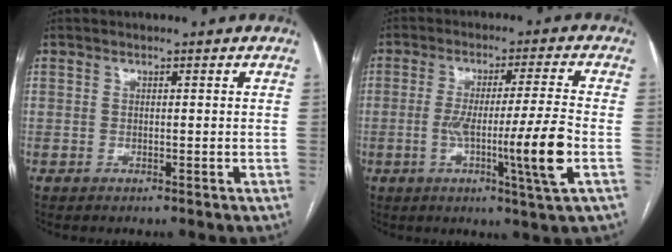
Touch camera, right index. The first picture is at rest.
{"total": 11.7, "force": [-2.8, -1.6, 11.2], "torque": [-0.195, -0.015, -0.048]}